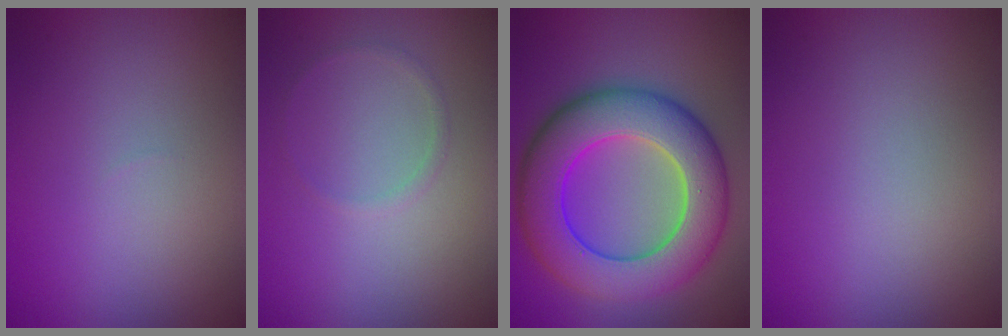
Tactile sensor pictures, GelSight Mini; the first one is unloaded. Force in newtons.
{"total": 0.6, "press": 0.6, "slide": 0.1}
{"total": 10.9, "press": 10.8, "slide": 0.6}
{"total": 0.0}